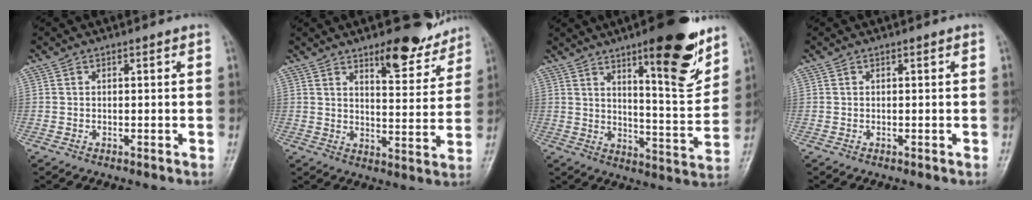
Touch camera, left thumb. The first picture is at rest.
{"total": 10.7, "force": [8.0, 3.9, 6.0], "torque": [-0.051, -0.056, 0.117]}
{"total": 16.2, "force": [9.9, 3.9, 12.1], "torque": [-0.141, -0.065, 0.149]}
{"total": 0.0}